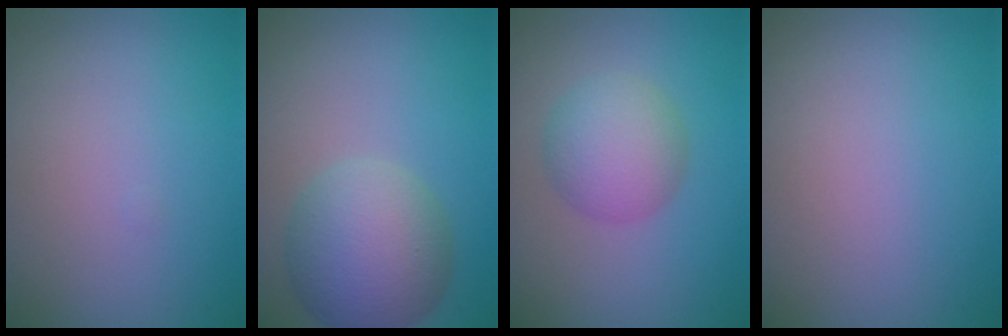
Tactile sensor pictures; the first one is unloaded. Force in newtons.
{"total": 6.6, "press": 6.6, "slide": 0.2}
{"total": 3.9, "press": 3.9, "slide": 0.2}
{"total": 0.0}